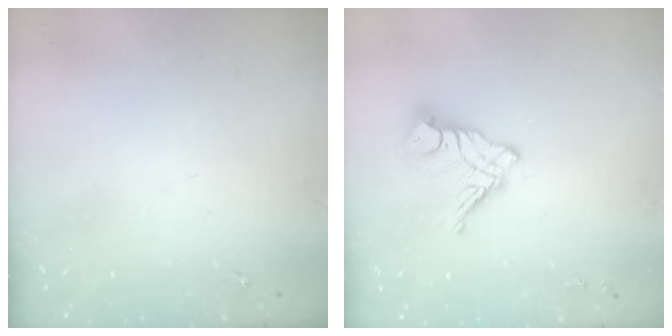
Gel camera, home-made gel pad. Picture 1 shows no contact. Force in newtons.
{"total": 12.6, "press": 12.6, "slide": 1.2}